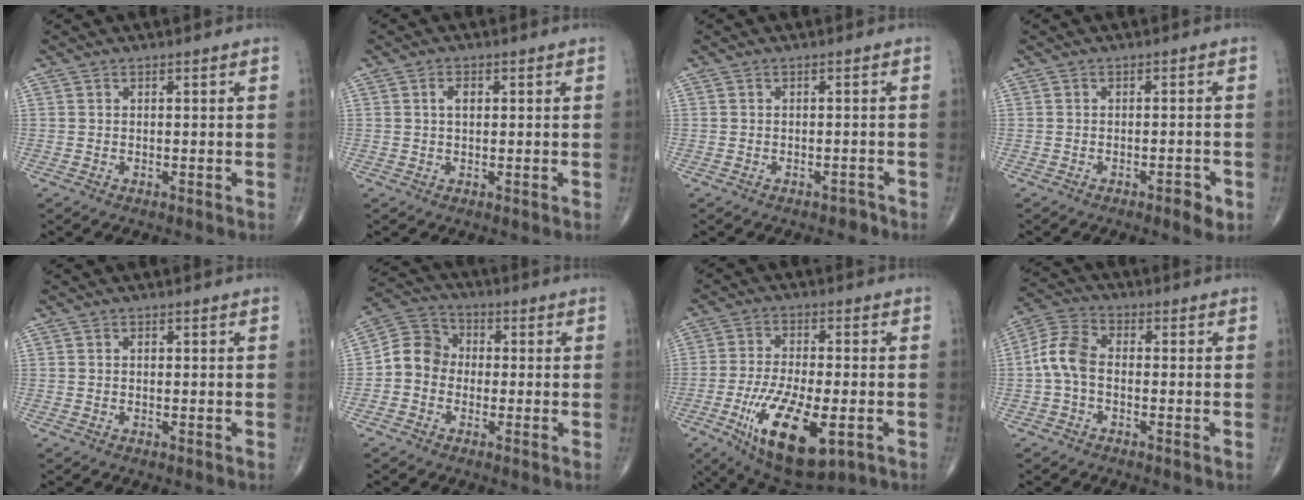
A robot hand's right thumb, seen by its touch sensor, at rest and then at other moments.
{"total": 2.3, "force": [0.5, 1.3, 1.8], "torque": [-0.031, 0.004, 0.009]}
{"total": 1.2, "force": [-1.0, 0.7, 0.1], "torque": [-0.003, 0.013, -0.014]}
{"total": 3.0, "force": [-1.6, 1.0, 2.3], "torque": [-0.032, 0.004, -0.022]}
{"total": 0.6, "force": [0.1, 0.4, 0.4], "torque": [-0.008, 0.001, 0.002]}
{"total": 7.6, "force": [-1.1, 6.6, 3.5], "torque": [-0.046, 0.032, -0.037]}
{"total": 16.8, "force": [-5.9, 6.6, 14.3], "torque": [-0.260, -0.007, -0.087]}
{"total": 7.3, "force": [-0.9, 4.6, 5.6], "torque": [-0.115, 0.022, -0.031]}